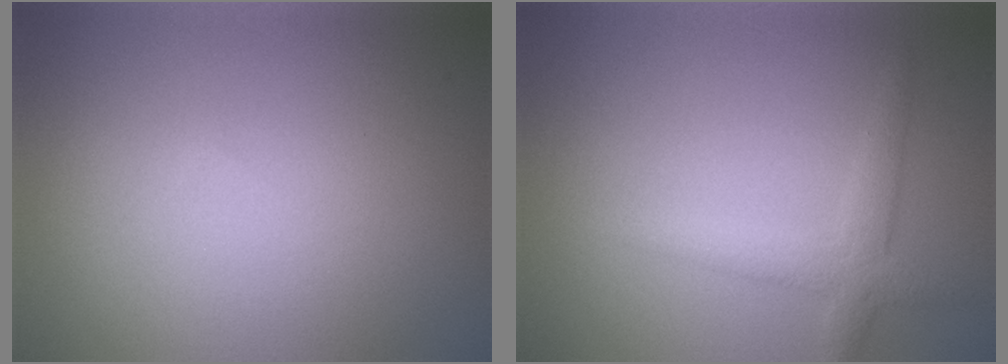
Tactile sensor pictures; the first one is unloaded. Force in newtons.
{"total": 2.7, "press": 2.7, "slide": 0.1}